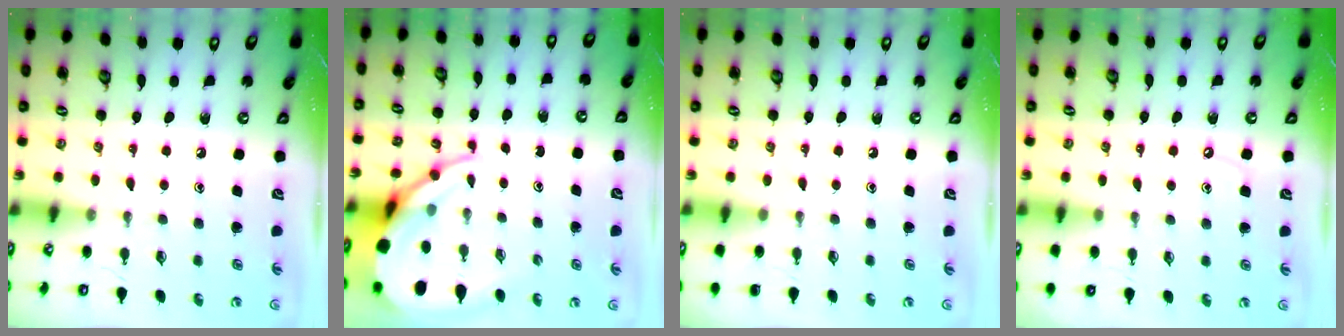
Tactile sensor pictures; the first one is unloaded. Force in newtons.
{"total": 11.4, "press": 11.3, "slide": 1.2}
{"total": 0.0}
{"total": 3.8, "press": 3.8, "slide": 0.5}